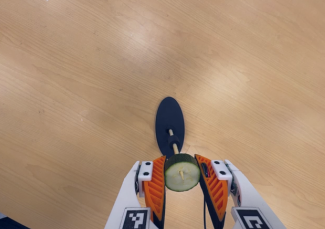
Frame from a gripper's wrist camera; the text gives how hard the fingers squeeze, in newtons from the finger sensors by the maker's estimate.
{"total": 11.7, "left": 11.9, "right": 11.5}